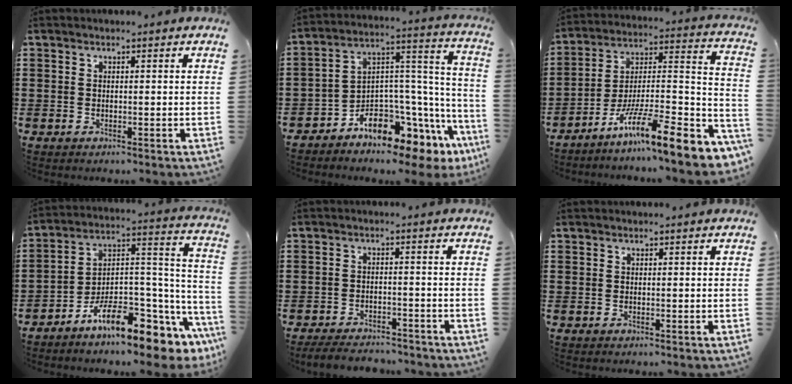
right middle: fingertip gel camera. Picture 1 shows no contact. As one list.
[{"total": 6.6, "force": [-6.2, 1.3, 1.7], "torque": [-0.048, -0.027, -0.130]}, {"total": 12.3, "force": [-7.8, 1.2, 9.5], "torque": [-0.142, -0.007, -0.143]}, {"total": 9.9, "force": [-7.2, 2.8, 6.1], "torque": [-0.108, 0.004, -0.140]}, {"total": 3.5, "force": [-3.4, 0.5, 0.6], "torque": [-0.011, 0.005, -0.070]}, {"total": 0.0}]